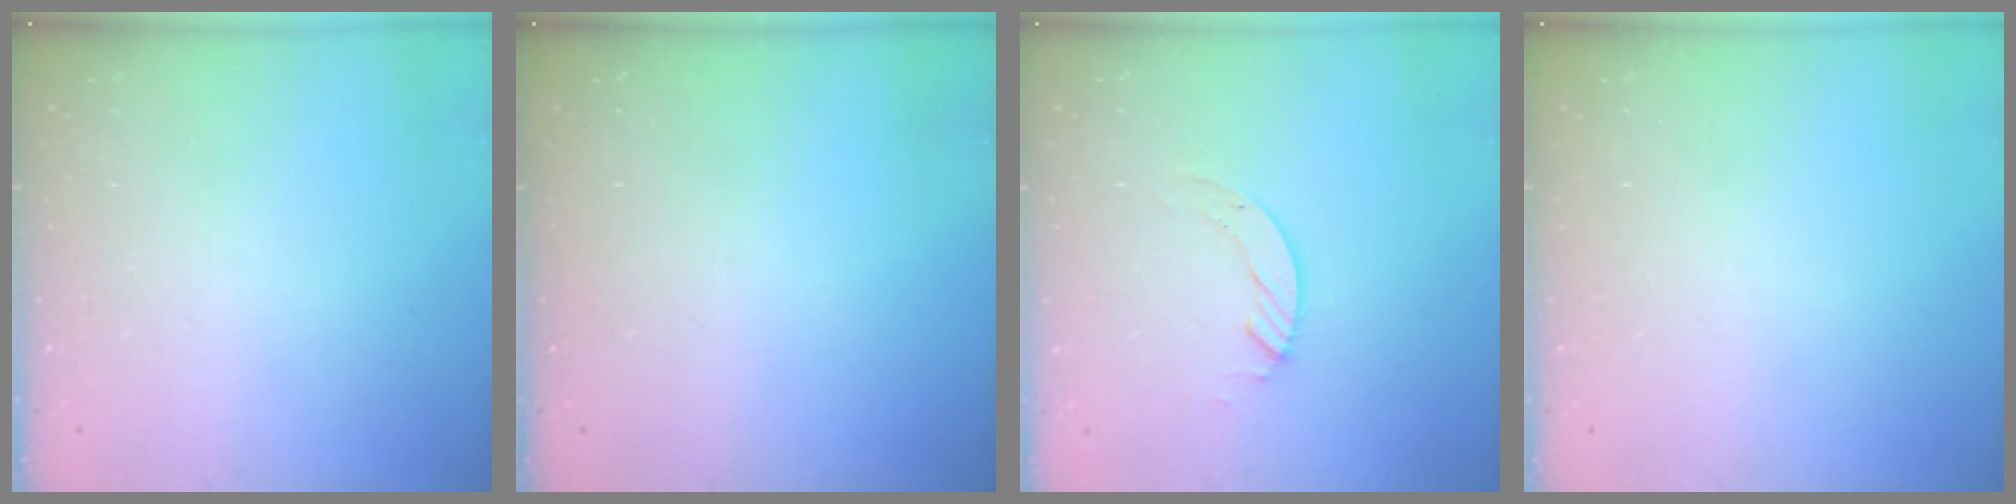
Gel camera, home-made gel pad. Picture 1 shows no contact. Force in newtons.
{"total": 0.0}
{"total": 3.5, "press": 3.5, "slide": 0.4}
{"total": 0.0}